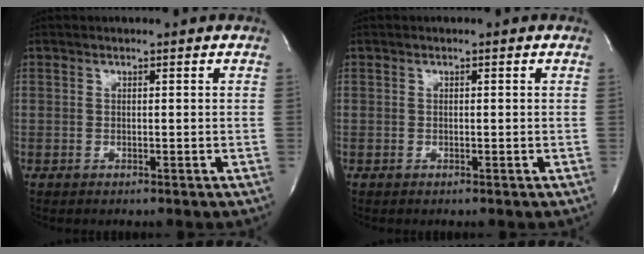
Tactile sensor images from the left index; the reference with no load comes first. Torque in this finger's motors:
{"motor_torque": [0.00, 0.00, 0.00, 0.00]}